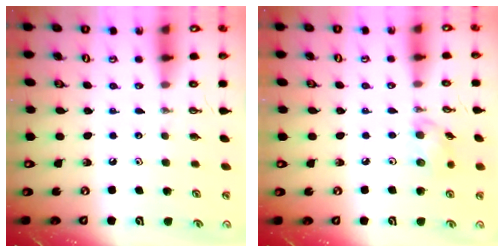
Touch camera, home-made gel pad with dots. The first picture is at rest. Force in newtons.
{"total": 5.8, "press": 5.7, "slide": 1.4}